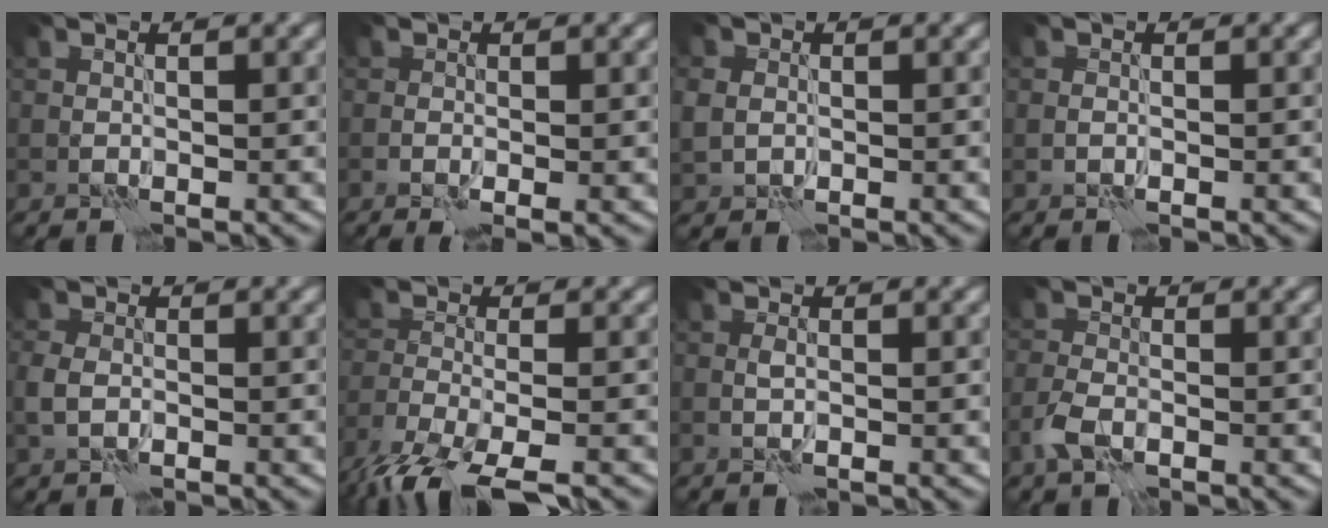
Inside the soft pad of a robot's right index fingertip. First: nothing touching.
{"total": 1.5, "force": [-0.3, 0.6, 1.4], "torque": [-0.027, -0.006, -0.006]}
{"total": 2.2, "force": [0.1, 1.9, 1.1], "torque": [-0.028, -0.001, 0.006]}
{"total": 0.5, "force": [-0.2, 0.4, 0.4], "torque": [-0.007, 0.000, -0.003]}
{"total": 1.9, "force": [-0.5, 1.3, 1.2], "torque": [-0.027, 0.002, -0.015]}
{"total": 7.8, "force": [-5.7, 2.1, 4.8], "torque": [-0.099, -0.021, -0.107]}
{"total": 0.9, "force": [-0.3, 0.2, 0.8], "torque": [-0.019, 0.001, -0.007]}
{"total": 2.4, "force": [-1.3, 1.2, 1.6], "torque": [-0.039, -0.001, -0.033]}